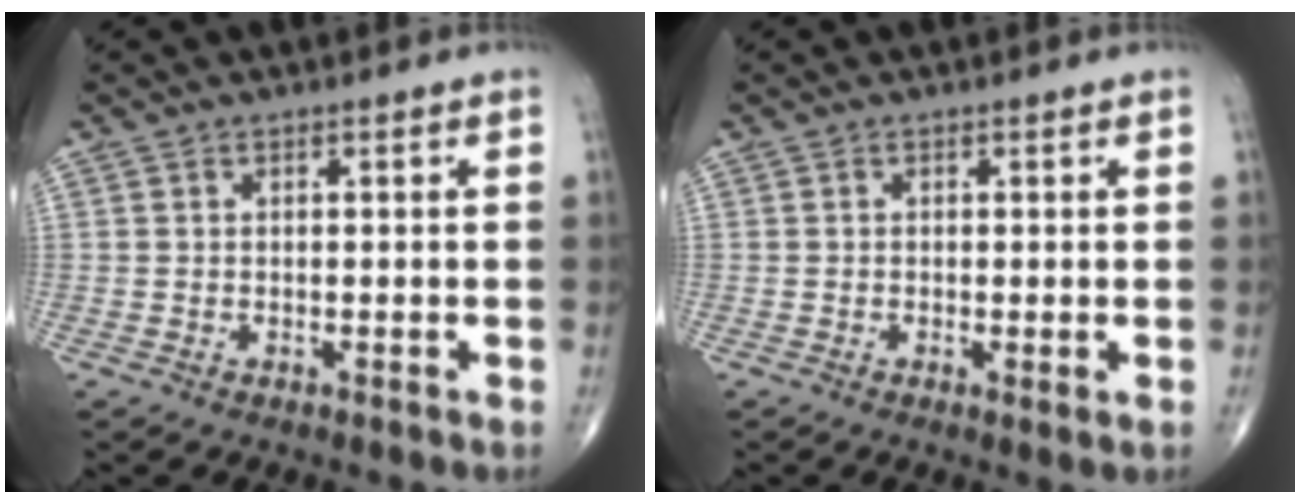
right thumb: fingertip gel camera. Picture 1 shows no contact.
{"total": 1.1, "force": [-0.2, 0.2, 1.1], "torque": [-0.022, -0.005, -0.006]}